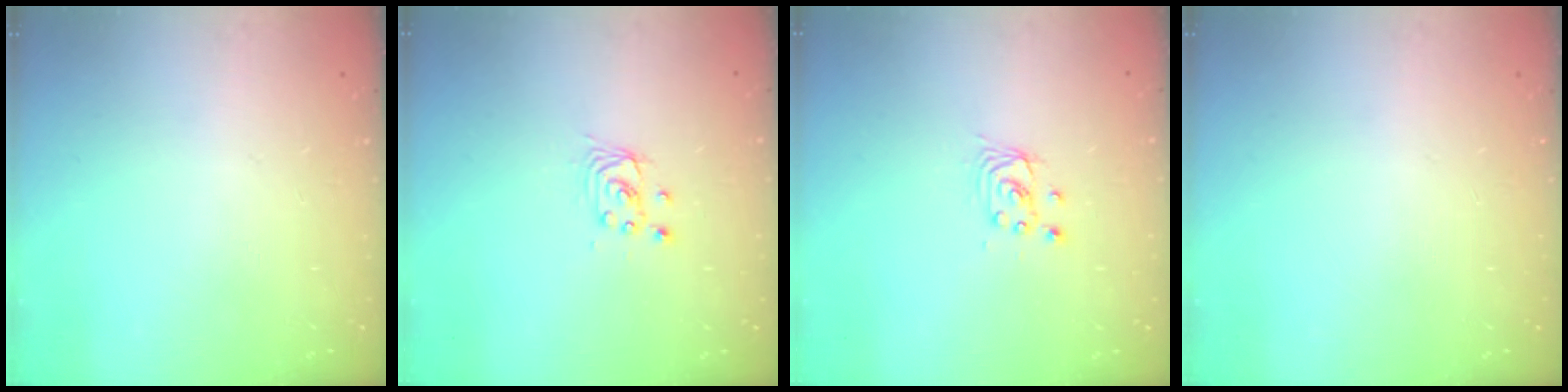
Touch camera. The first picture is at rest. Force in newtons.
{"total": 2.9, "press": 2.9, "slide": 0.1}
{"total": 2.9, "press": 2.9, "slide": 0.1}
{"total": 0.0}